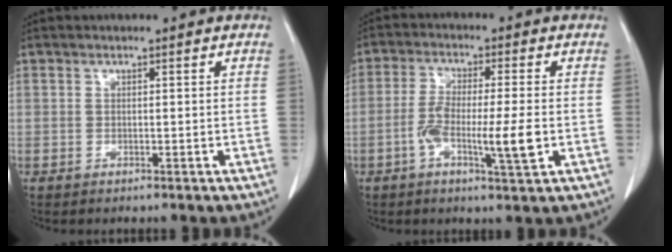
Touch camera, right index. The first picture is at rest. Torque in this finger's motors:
{"motor_torque": [0.55, -0.25, 0.24, 0.09]}